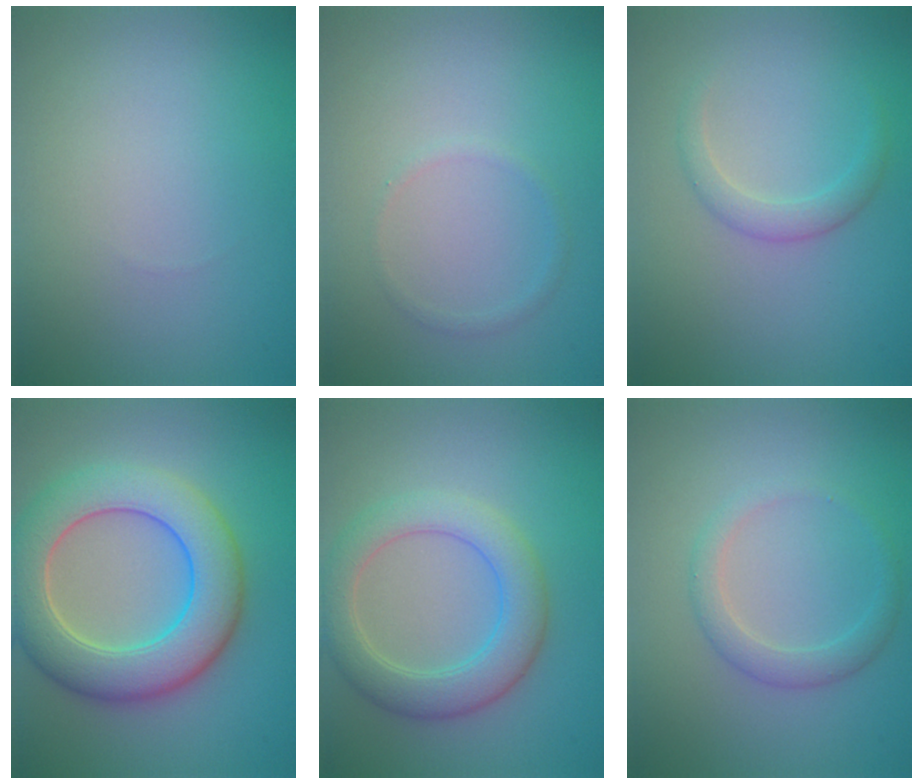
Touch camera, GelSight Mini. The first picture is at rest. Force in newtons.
{"total": 0.7, "press": 0.7, "slide": 0.1}
{"total": 1.7, "press": 1.7, "slide": 0.0}
{"total": 8.6, "press": 8.6, "slide": 0.5}
{"total": 5.0, "press": 5.0, "slide": 0.2}
{"total": 2.1, "press": 2.1, "slide": 0.1}